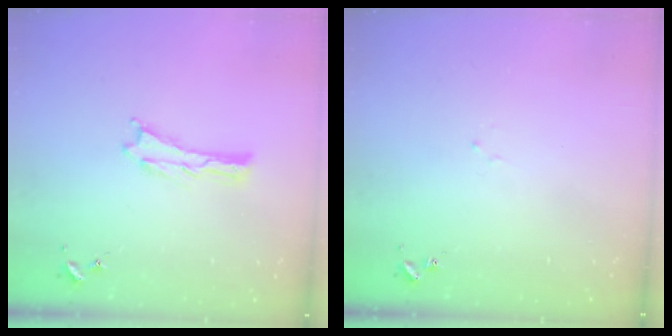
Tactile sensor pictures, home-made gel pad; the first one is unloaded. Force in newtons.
{"total": 1.1, "press": 1.0, "slide": 0.2}